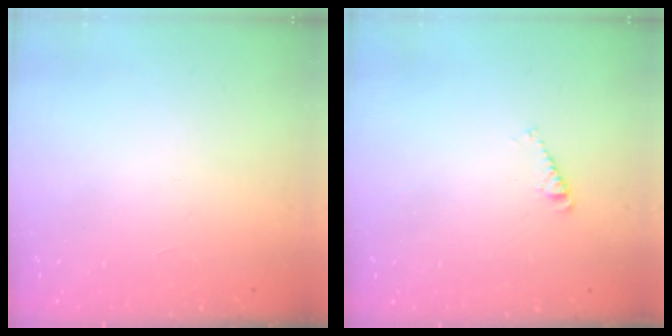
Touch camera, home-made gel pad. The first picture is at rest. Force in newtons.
{"total": 3.2, "press": 3.2, "slide": 0.3}